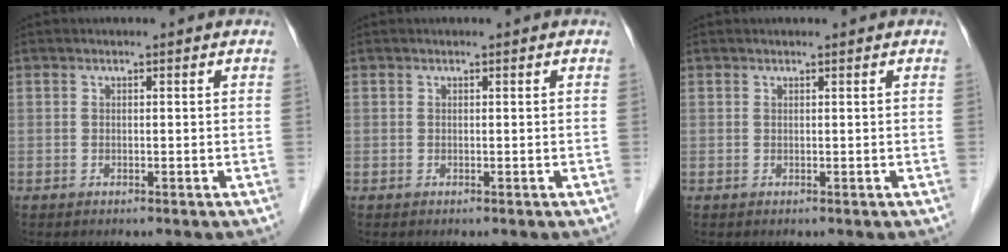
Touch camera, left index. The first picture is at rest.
{"total": 0.0}
{"total": 0.0}